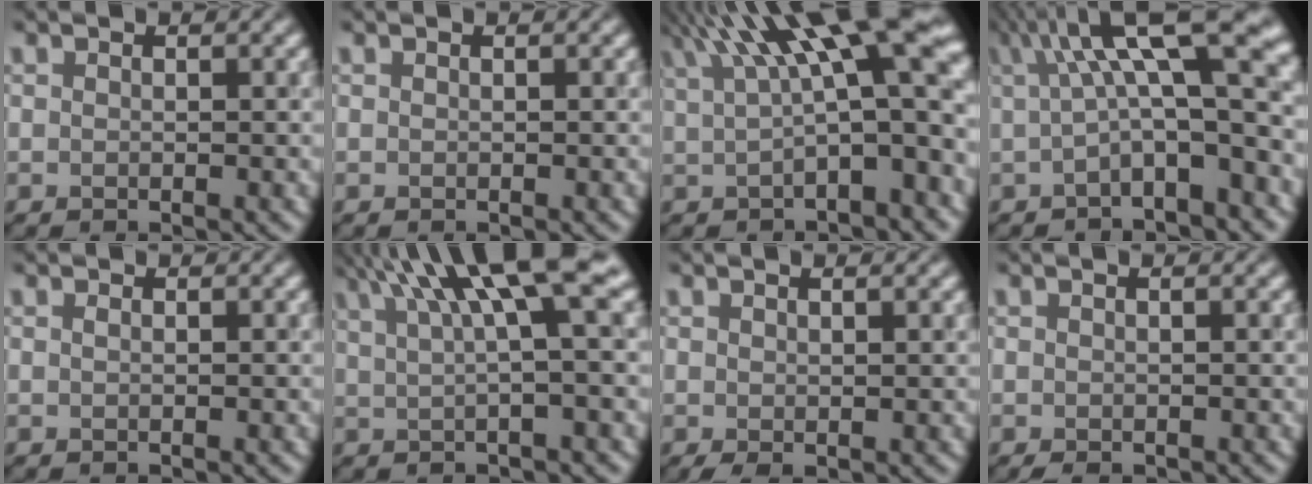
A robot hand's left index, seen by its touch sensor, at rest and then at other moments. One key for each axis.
{"total": 0.0}
{"total": 12.7, "fx": 4.6, "fy": 3.5, "fz": 11.4, "tx": -0.160, "ty": 0.019, "tz": 0.072}
{"total": 10.3, "fx": 2.3, "fy": 2.8, "fz": 9.6, "tx": -0.133, "ty": 0.022, "tz": 0.027}
{"total": 0.0}
{"total": 8.8, "fx": 4.1, "fy": 1.5, "fz": 7.6, "tx": -0.105, "ty": 0.025, "tz": 0.068}
{"total": 1.6, "fx": 0.3, "fy": 0.4, "fz": 1.5, "tx": -0.026, "ty": 0.003, "tz": 0.007}
{"total": 1.2, "fx": -0.5, "fy": 0.4, "fz": 1.1, "tx": -0.018, "ty": -0.004, "tz": -0.008}